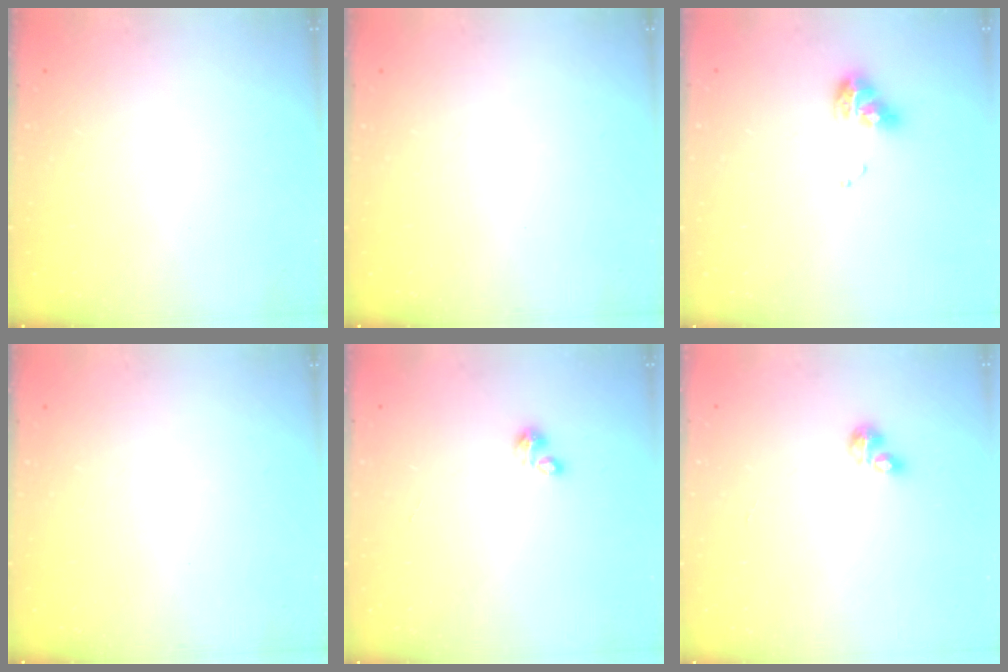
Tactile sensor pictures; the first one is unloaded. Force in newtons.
{"total": 0.0}
{"total": 10.1, "press": 10.1, "slide": 1.0}
{"total": 0.0}
{"total": 0.9, "press": 0.9, "slide": 0.1}
{"total": 3.4, "press": 3.4, "slide": 0.3}